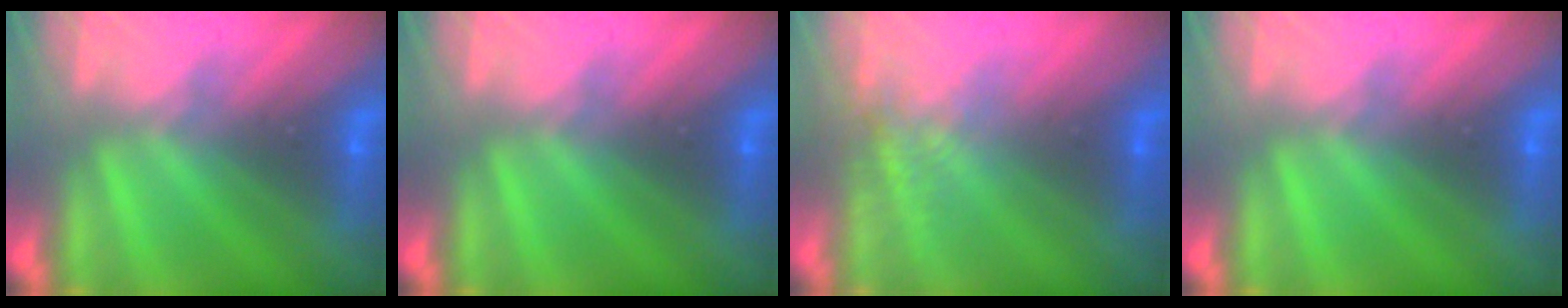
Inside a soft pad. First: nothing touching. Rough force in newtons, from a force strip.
{"total": 0.0}
{"total": 1.3}
{"total": 0.0}